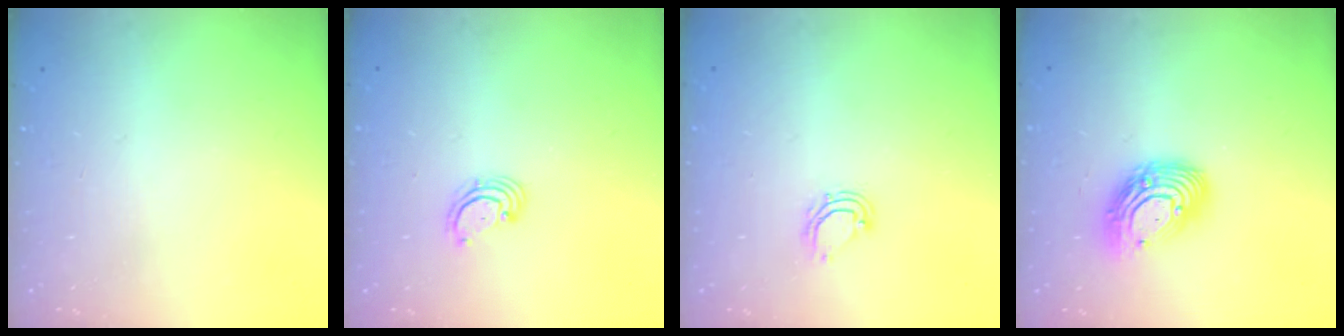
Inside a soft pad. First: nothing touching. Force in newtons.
{"total": 2.6, "press": 2.6, "slide": 0.3}
{"total": 6.3, "press": 6.3, "slide": 0.4}
{"total": 13.0, "press": 12.9, "slide": 1.2}